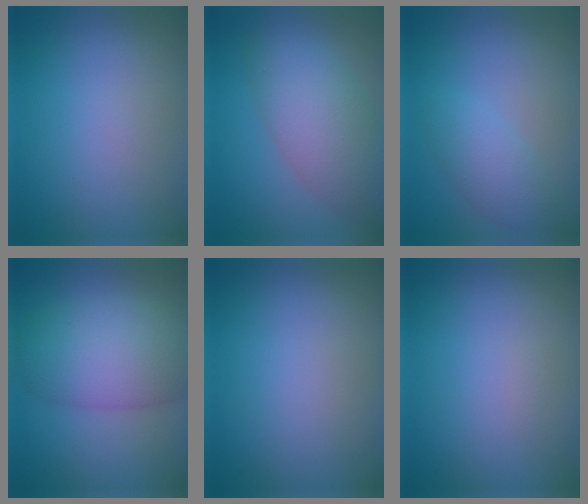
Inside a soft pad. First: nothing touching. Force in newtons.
{"total": 6.4, "press": 6.4, "slide": 0.6}
{"total": 1.7, "press": 1.7, "slide": 0.0}
{"total": 7.3, "press": 7.3, "slide": 0.2}
{"total": 0.0}
{"total": 0.0}